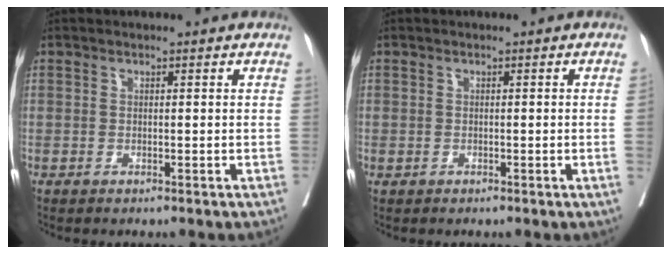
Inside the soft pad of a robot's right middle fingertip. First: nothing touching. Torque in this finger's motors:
{"motor_torque": [0.17, -0.11, -1.05, -0.21]}